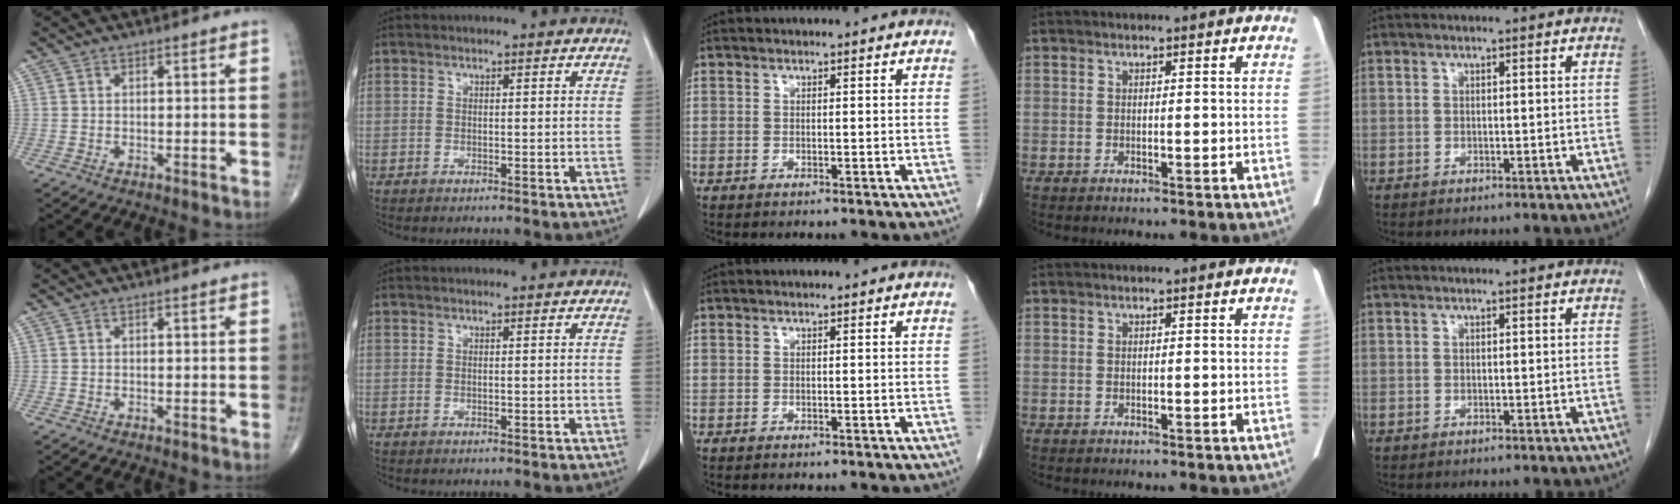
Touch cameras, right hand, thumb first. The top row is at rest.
{}